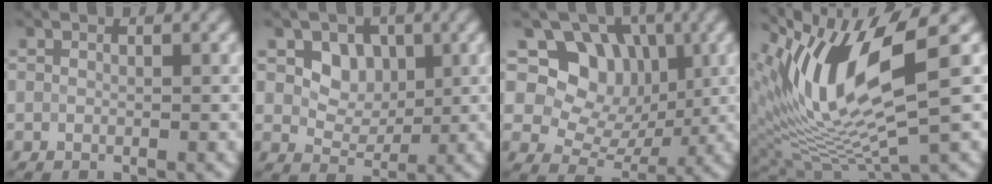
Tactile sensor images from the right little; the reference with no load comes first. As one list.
[{"total": 3.3, "force": [1.1, 2.6, 1.8], "torque": [-0.031, 0.000, 0.010]}, {"total": 8.0, "force": [3.0, 6.2, 4.0], "torque": [-0.064, 0.005, 0.034]}, {"total": 10.8, "force": [4.6, 2.7, 9.4], "torque": [-0.192, 0.001, 0.092]}]